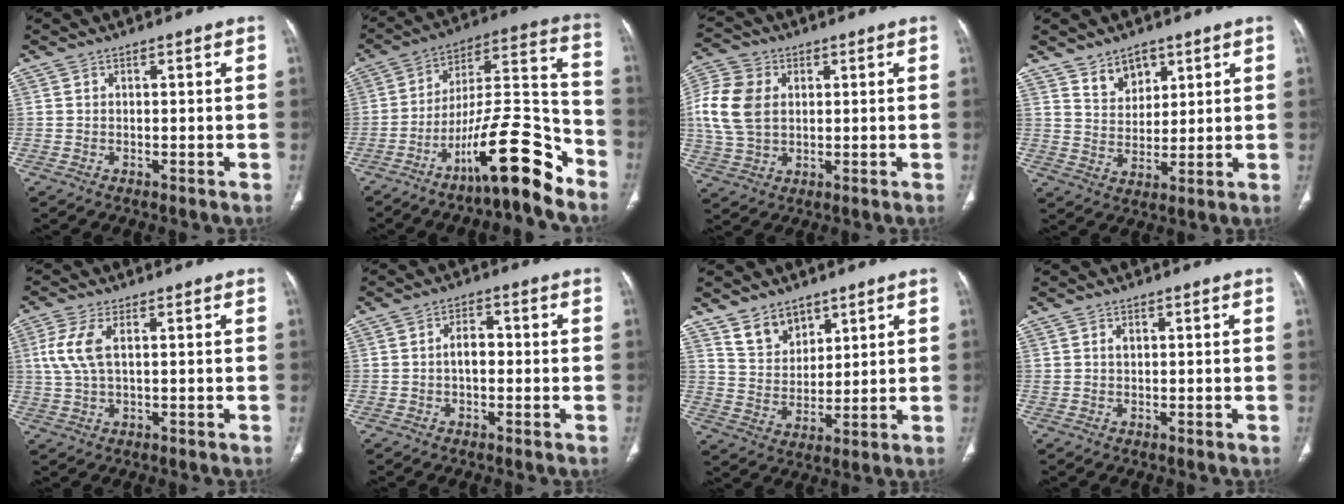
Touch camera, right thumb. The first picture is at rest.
{"total": 18.3, "force": [-11.7, 3.9, 13.5], "torque": [-0.211, 0.095, -0.194]}
{"total": 12.3, "force": [1.9, 8.8, 8.4], "torque": [-0.178, 0.005, 0.037]}
{"total": 6.2, "force": [4.1, 4.1, 2.1], "torque": [-0.008, -0.032, 0.080]}
{"total": 6.4, "force": [1.6, 2.7, 5.6], "torque": [-0.149, 0.004, 0.036]}
{"total": 3.6, "force": [-0.3, 2.2, 2.8], "torque": [-0.045, 0.015, -0.007]}
{"total": 7.6, "force": [5.5, 4.7, 2.4], "torque": [-0.017, -0.041, 0.112]}
{"total": 1.1, "force": [0.4, 0.7, 0.8], "torque": [-0.015, 0.001, 0.011]}